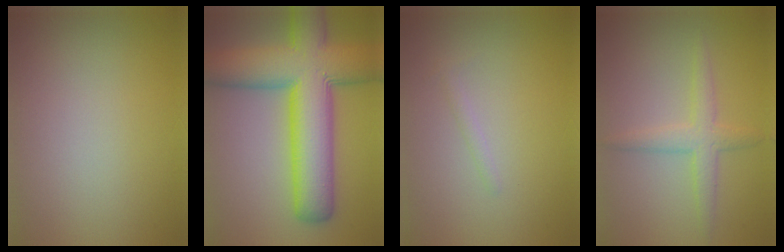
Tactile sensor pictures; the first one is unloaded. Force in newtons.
{"total": 12.7, "press": 12.7, "slide": 0.5}
{"total": 0.6, "press": 0.6, "slide": 0.0}
{"total": 2.7, "press": 2.7, "slide": 0.1}